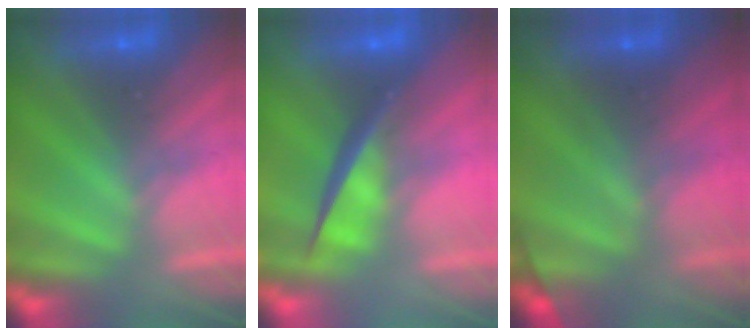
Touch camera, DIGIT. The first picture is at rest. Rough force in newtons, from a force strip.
{"total": 4.7}
{"total": 1.9}